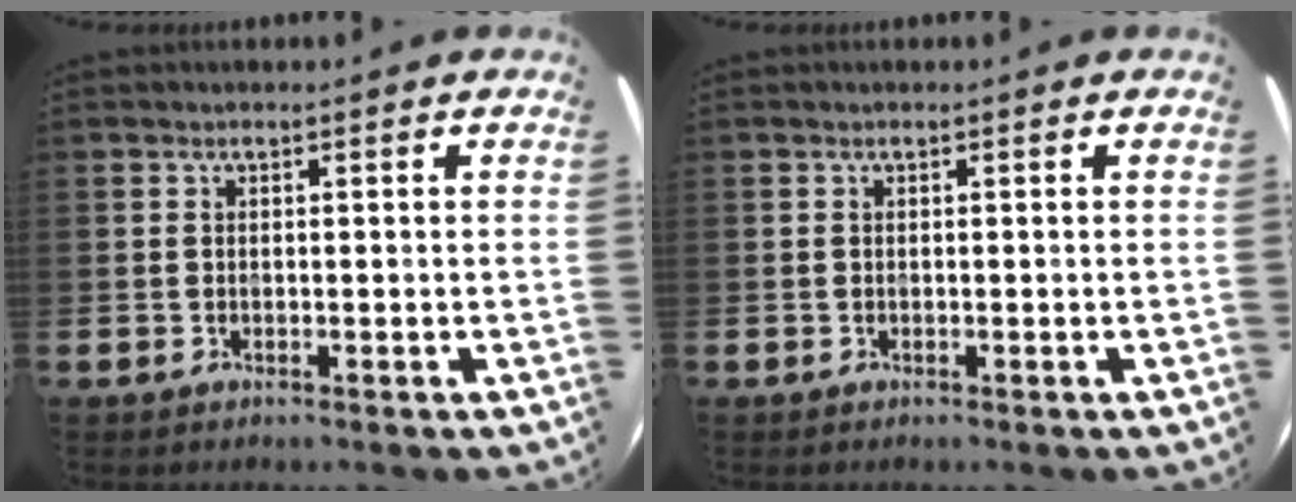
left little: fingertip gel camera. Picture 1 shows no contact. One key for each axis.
{"total": 0.0}